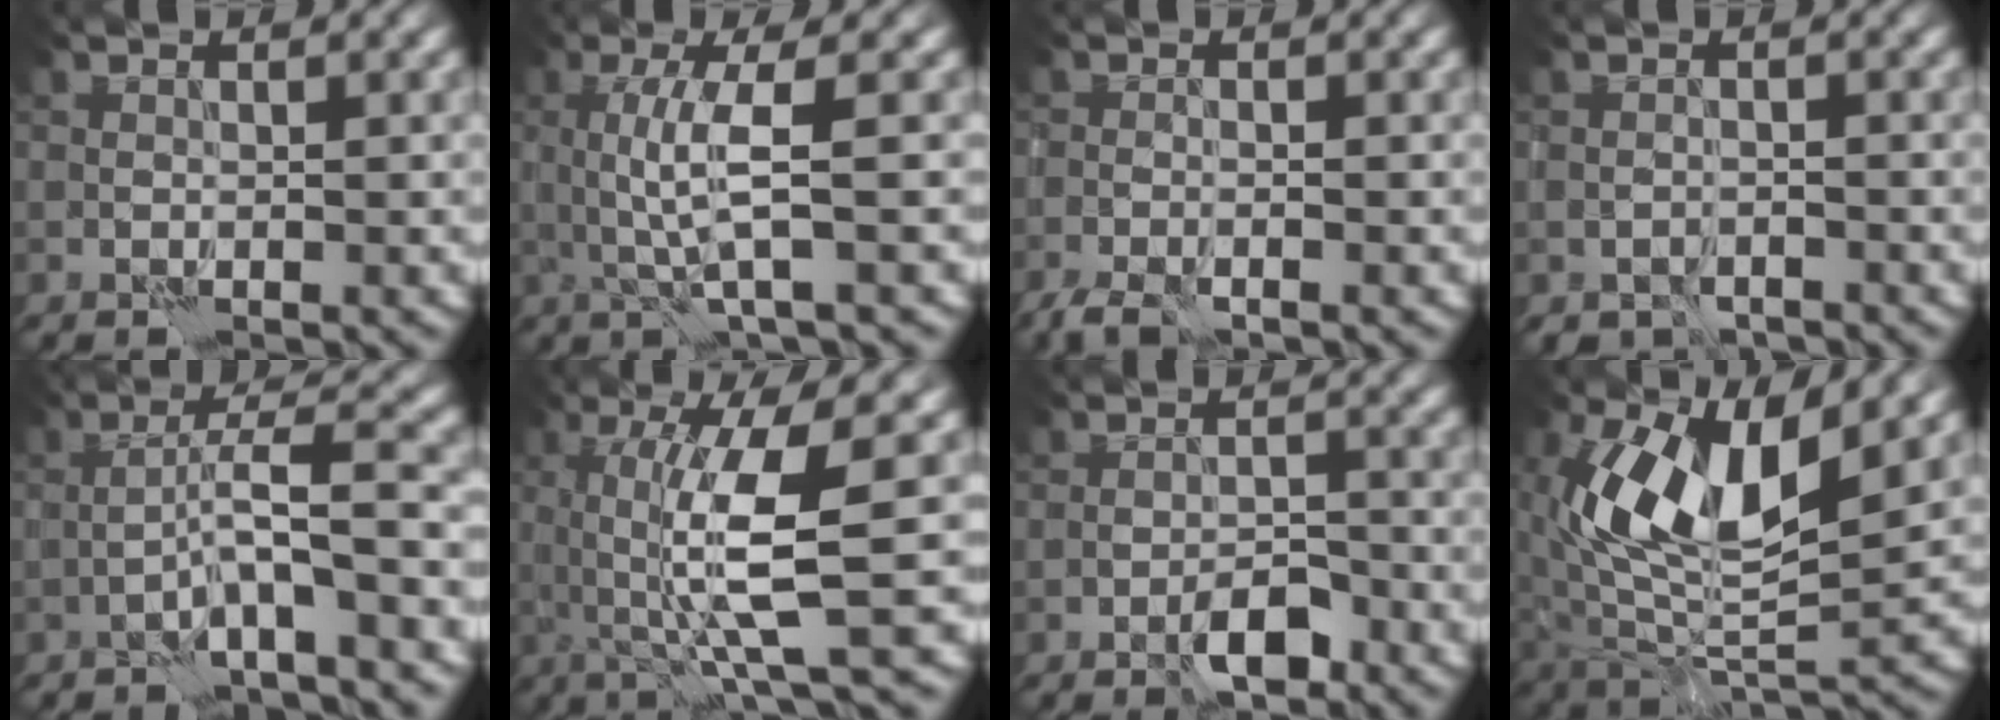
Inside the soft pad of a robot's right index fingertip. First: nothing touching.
{"total": 3.5, "force": [0.9, -0.2, 3.4], "torque": [-0.072, -0.003, 0.021]}
{"total": 2.3, "force": [-1.9, 0.4, 1.2], "torque": [-0.025, -0.006, -0.042]}
{"total": 1.8, "force": [-1.6, 0.7, 0.1], "torque": [0.000, -0.001, -0.028]}
{"total": 3.6, "force": [-1.5, -0.6, 3.3], "torque": [-0.053, 0.022, -0.026]}
{"total": 7.3, "force": [1.4, 0.9, 7.1], "torque": [-0.108, -0.008, 0.030]}
{"total": 2.8, "force": [-1.9, 0.8, 1.9], "torque": [-0.023, 0.007, -0.030]}
{"total": 9.2, "force": [3.5, 3.9, 7.6], "torque": [-0.153, -0.010, 0.065]}